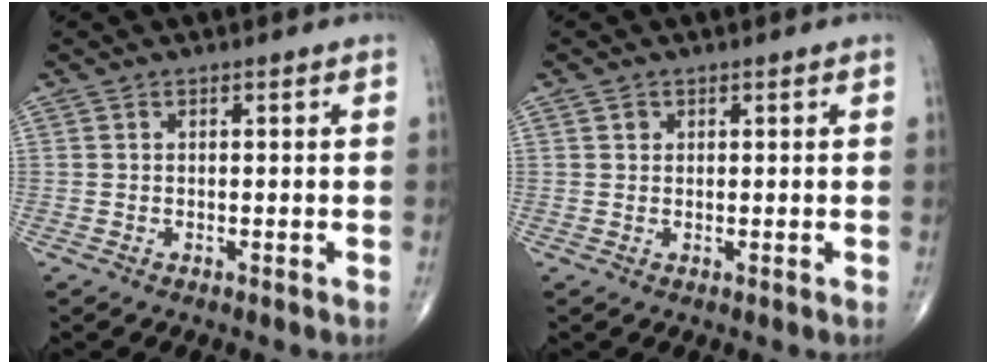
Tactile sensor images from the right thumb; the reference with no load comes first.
{"total": 1.0, "force": [0.4, 0.9, 0.3], "torque": [0.002, -0.001, 0.006]}